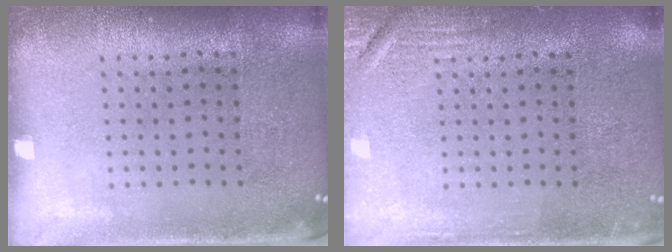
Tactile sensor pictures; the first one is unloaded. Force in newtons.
{"total": 2.5, "press": 2.5, "slide": 0.4}